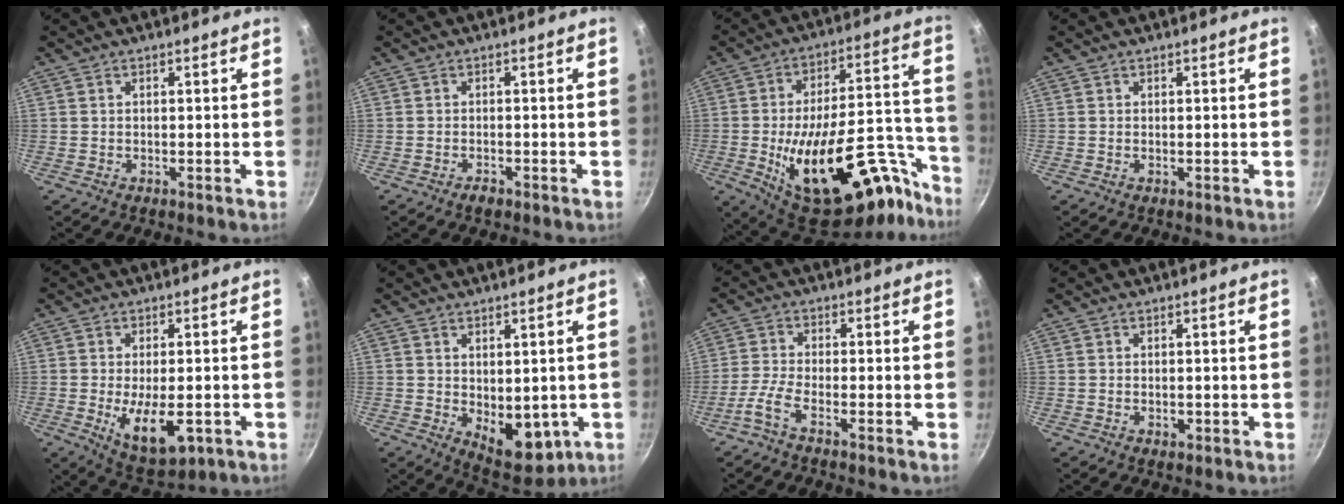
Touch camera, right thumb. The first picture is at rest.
{"total": 1.5, "force": [-1.1, 0.7, 0.8], "torque": [-0.015, 0.011, -0.016]}
{"total": 32.4, "force": [-14.8, 14.6, 24.9], "torque": [-0.299, 0.083, -0.210]}
{"total": 0.0}
{"total": 10.5, "force": [-2.7, 4.9, 8.9], "torque": [-0.123, -0.004, -0.028]}
{"total": 9.7, "force": [-0.9, 6.1, 7.5], "torque": [-0.073, -0.018, 0.007]}
{"total": 3.6, "force": [-2.5, 0.5, 2.6], "torque": [-0.078, 0.014, -0.061]}
{"total": 1.0, "force": [-0.2, 0.7, 0.7], "torque": [-0.009, 0.000, -0.003]}